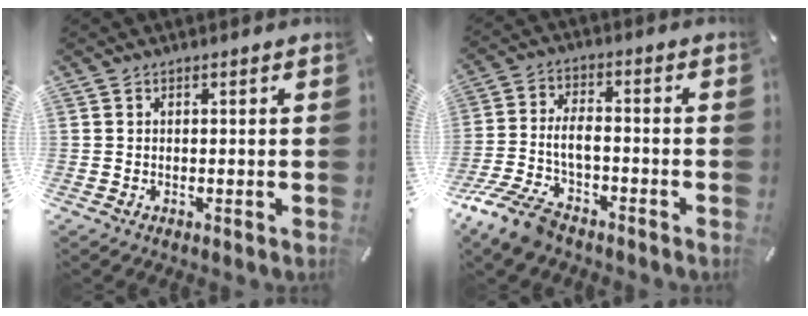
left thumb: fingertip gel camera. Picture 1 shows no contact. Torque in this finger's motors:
{"motor_torque": [-0.68, 2.22, 0.44, 0.33, 0.25]}